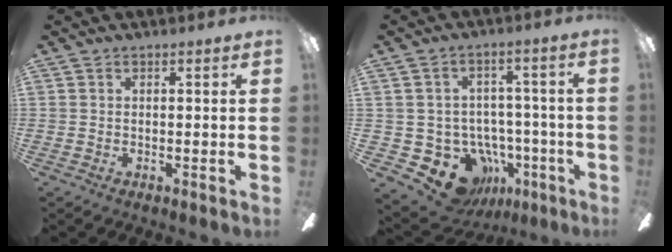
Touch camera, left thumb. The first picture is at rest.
{"total": 12.8, "force": [-7.5, 8.7, 5.6], "torque": [-0.112, 0.043, -0.121]}